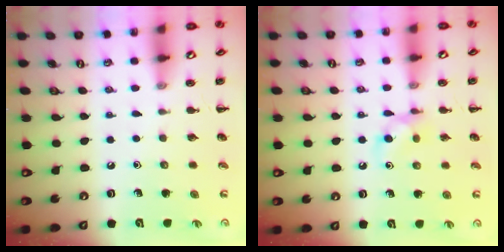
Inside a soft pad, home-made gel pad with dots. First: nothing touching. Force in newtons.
{"total": 5.9, "press": 5.6, "slide": 1.7}